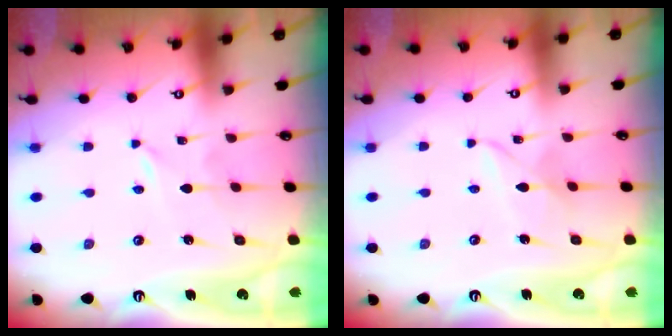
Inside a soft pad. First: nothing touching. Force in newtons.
{"total": 4.2, "press": 4.2, "slide": 0.4}